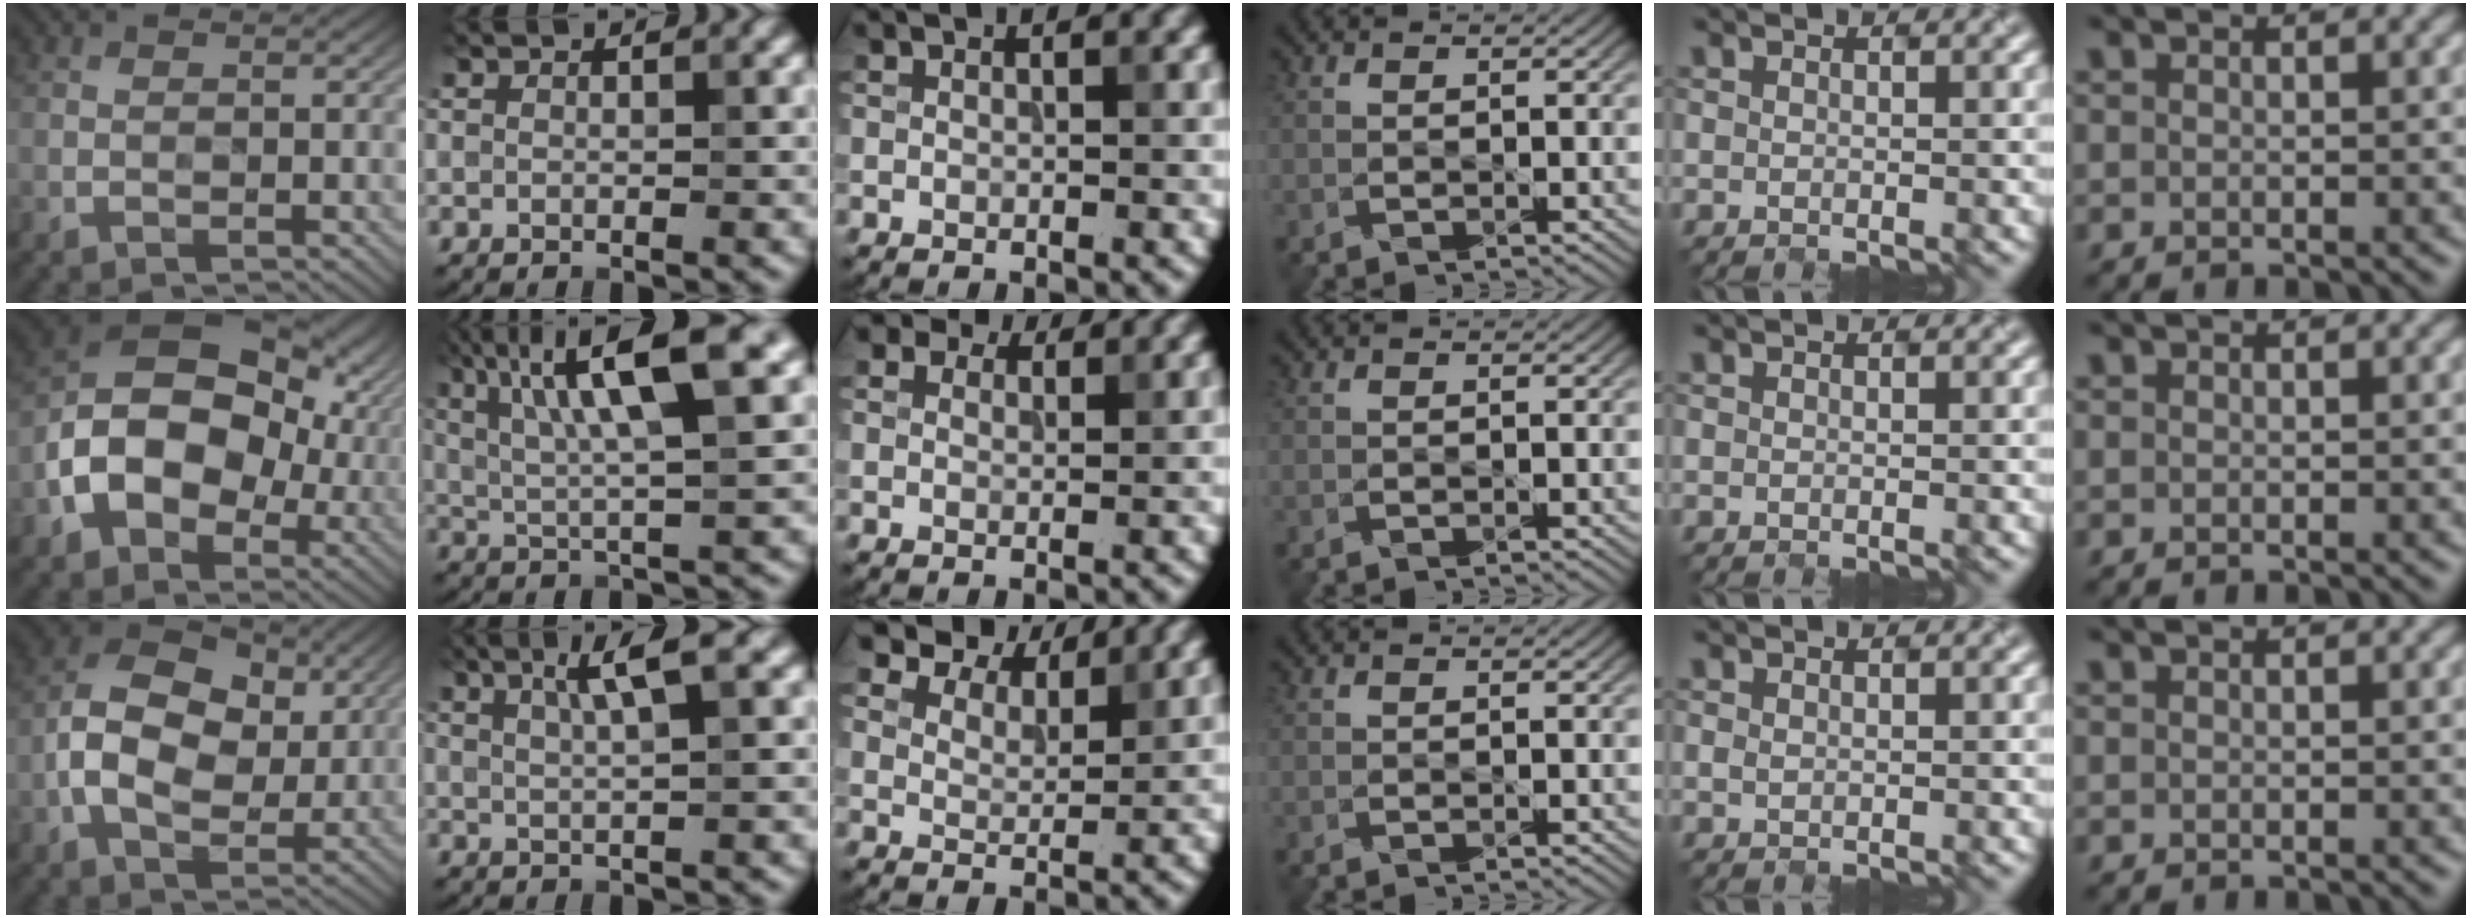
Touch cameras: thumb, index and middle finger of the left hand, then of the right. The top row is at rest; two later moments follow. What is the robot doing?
{"motion": "open", "object": "folder"}